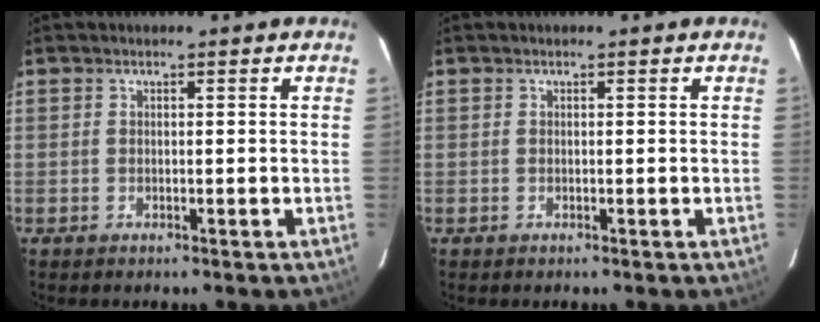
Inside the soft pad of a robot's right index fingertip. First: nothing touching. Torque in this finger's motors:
{"motor_torque": [-0.01, -0.01, 0.00, 0.01]}